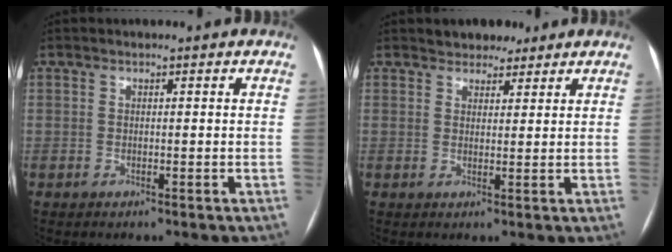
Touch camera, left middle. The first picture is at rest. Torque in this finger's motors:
{"motor_torque": [0.31, -0.22, -0.07, 0.00]}